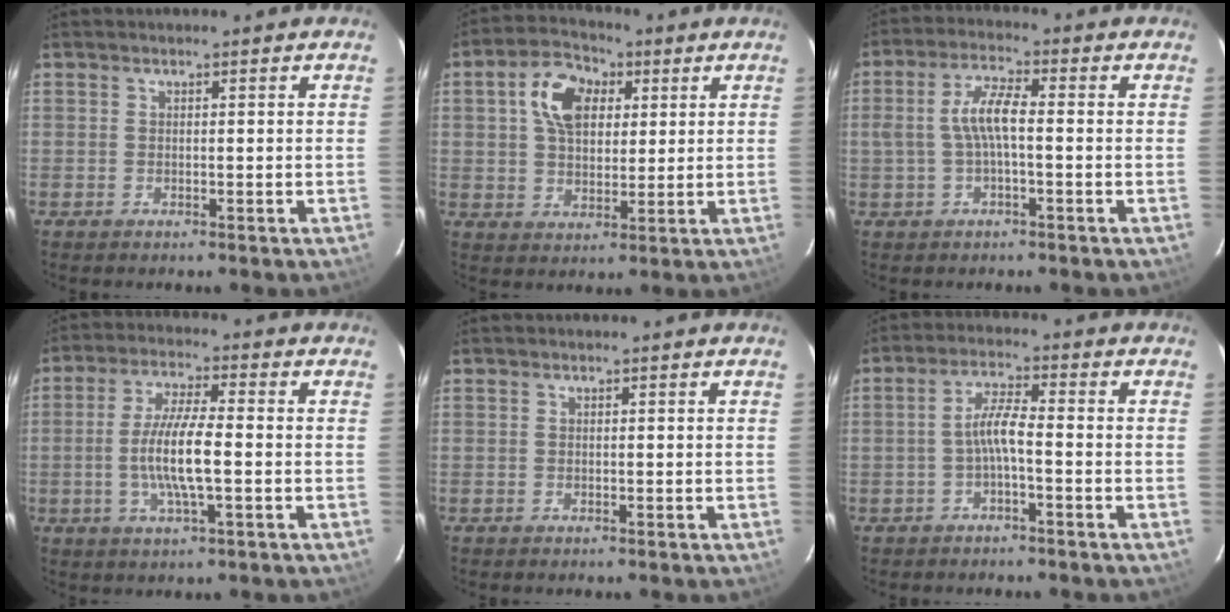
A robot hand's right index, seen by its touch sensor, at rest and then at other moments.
{"total": 10.1, "force": [3.2, 6.7, 6.9], "torque": [-0.127, 0.031, 0.053]}
{"total": 6.0, "force": [-0.5, 1.7, 5.8], "torque": [-0.117, 0.012, -0.007]}
{"total": 9.3, "force": [-1.5, 1.4, 9.0], "torque": [-0.176, -0.002, -0.032]}
{"total": 0.0}
{"total": 4.0, "force": [-1.5, 0.5, 3.7], "torque": [-0.079, 0.012, -0.029]}